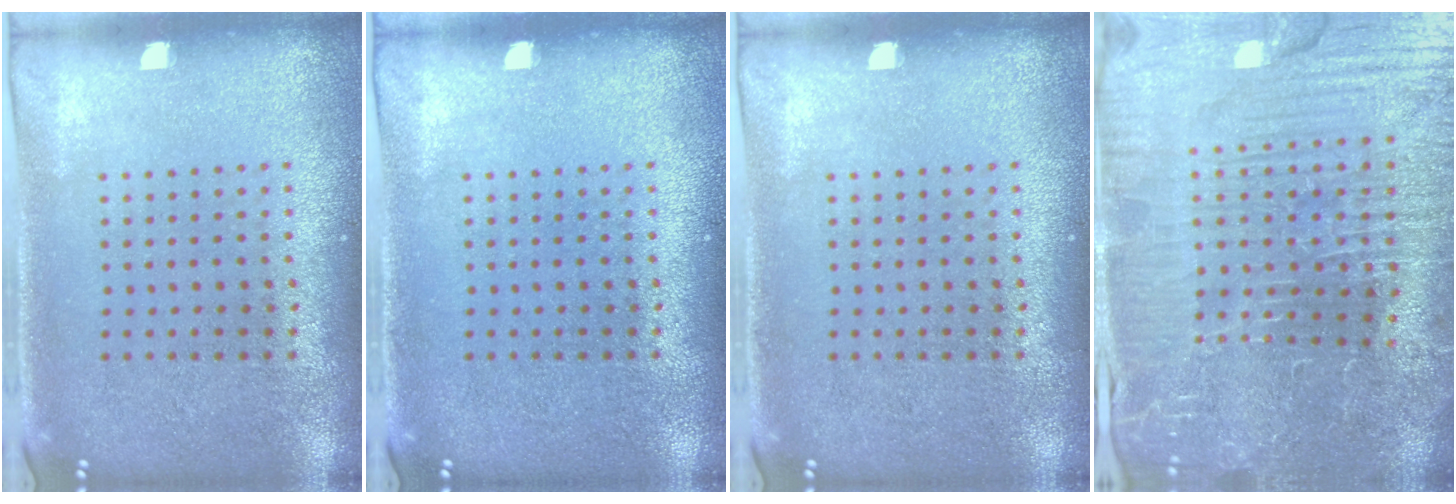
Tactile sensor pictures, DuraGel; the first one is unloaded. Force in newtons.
{"total": 0.0}
{"total": 0.0}
{"total": 5.3, "press": 5.1, "slide": 1.4}